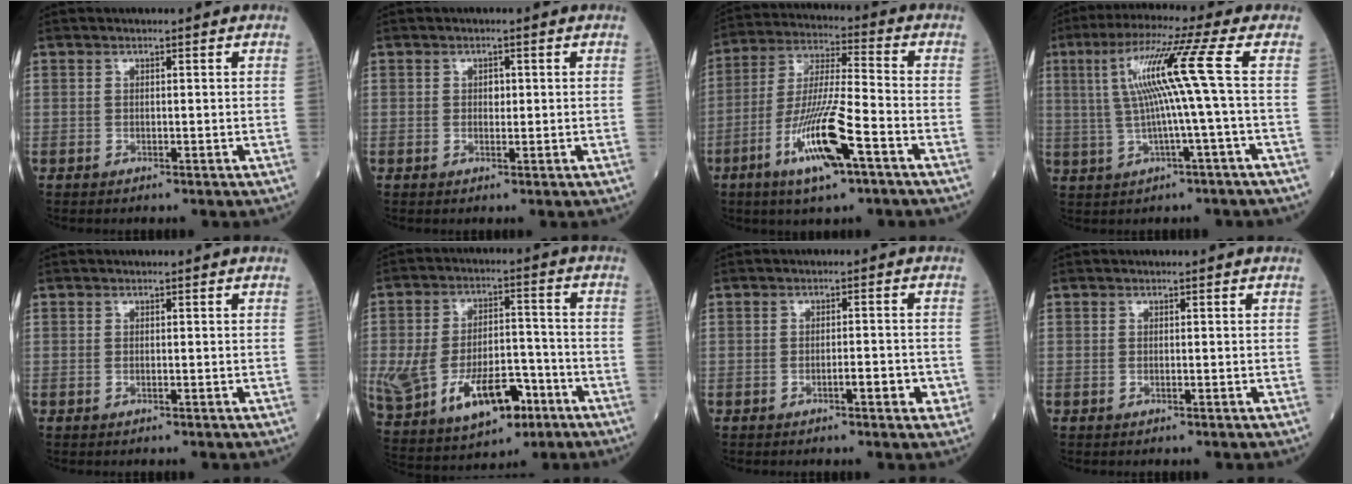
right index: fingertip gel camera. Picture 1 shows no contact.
{"total": 1.1, "force": [0.2, 0.8, 0.8], "torque": [-0.009, 0.001, 0.003]}
{"total": 13.5, "force": [-6.2, 1.3, 11.9], "torque": [-0.235, -0.014, -0.112]}
{"total": 10.2, "force": [1.3, -1.8, 9.9], "torque": [-0.182, 0.025, 0.029]}
{"total": 0.0}
{"total": 16.4, "force": [-5.8, 8.4, 12.9], "torque": [-0.254, 0.011, -0.078]}
{"total": 3.1, "force": [-1.3, 0.7, 2.8], "torque": [-0.036, 0.004, -0.018]}
{"total": 0.0}